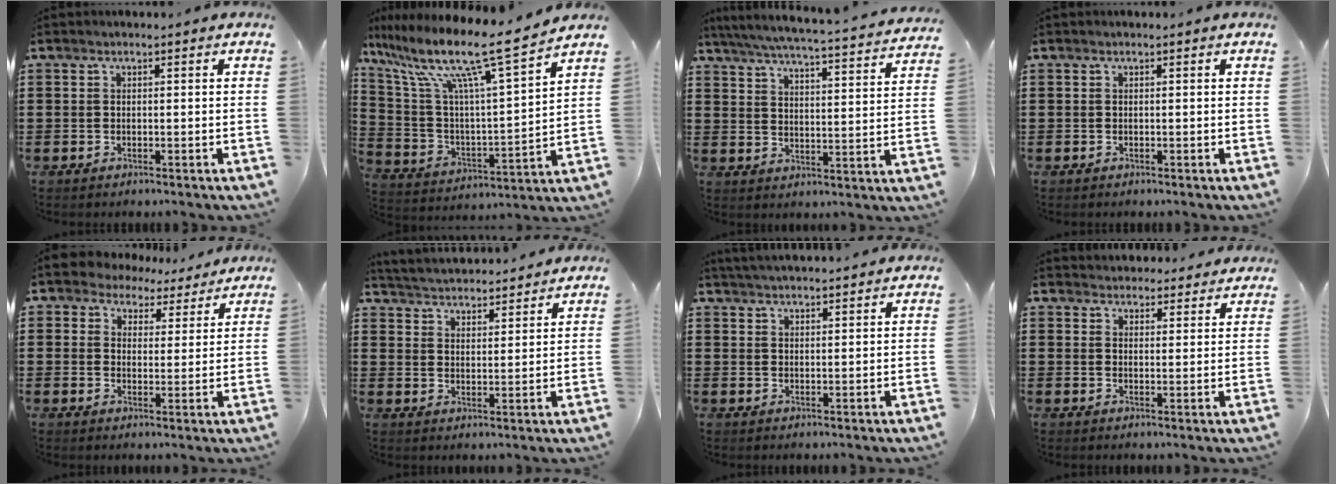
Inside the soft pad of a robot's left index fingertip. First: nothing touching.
{"total": 13.1, "force": [9.8, 0.6, 8.6], "torque": [-0.194, -0.064, 0.155]}
{"total": 5.1, "force": [4.8, -0.5, 1.8], "torque": [-0.058, -0.040, 0.076]}
{"total": 0.0}
{"total": 4.8, "force": [4.3, 2.3, 0.3], "torque": [-0.031, -0.011, 0.078]}
{"total": 3.7, "force": [3.7, 0.1, -0.4], "torque": [-0.010, -0.022, 0.064]}
{"total": 2.8, "force": [2.8, -0.2, 0.2], "torque": [-0.011, -0.005, 0.053]}
{"total": 3.3, "force": [3.2, 0.6, -0.2], "torque": [0.003, -0.014, 0.060]}